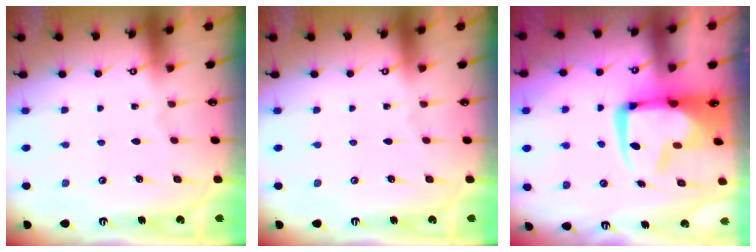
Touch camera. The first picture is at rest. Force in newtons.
{"total": 0.0}
{"total": 5.6, "press": 5.5, "slide": 1.0}